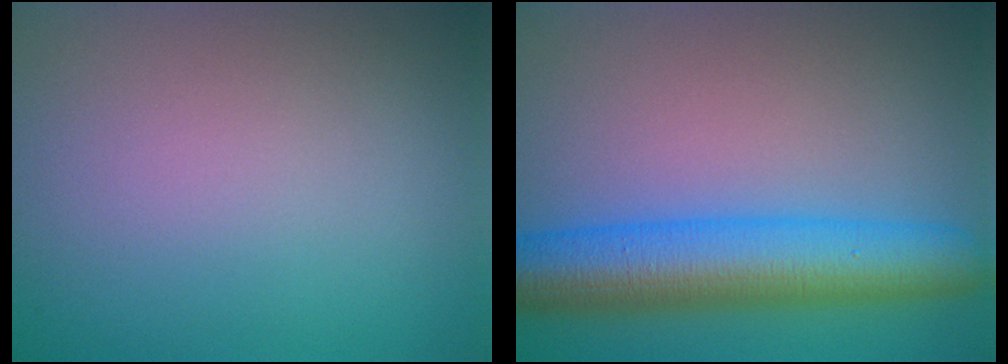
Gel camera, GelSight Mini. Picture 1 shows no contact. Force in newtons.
{"total": 8.7, "press": 8.7, "slide": 0.3}